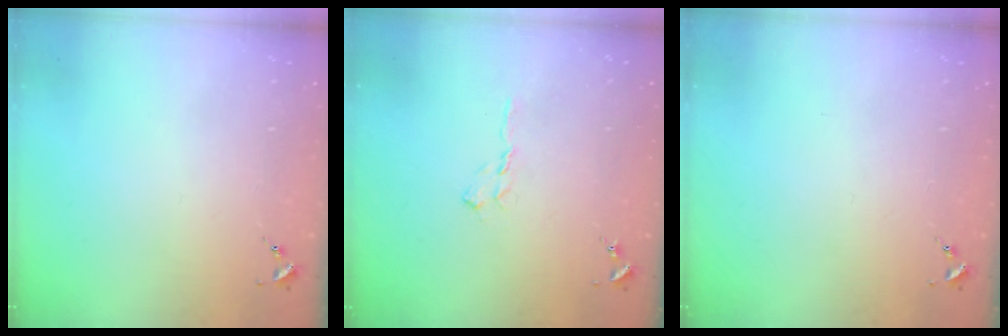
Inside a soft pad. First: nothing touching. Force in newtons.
{"total": 6.0, "press": 6.0, "slide": 0.6}
{"total": 0.0}